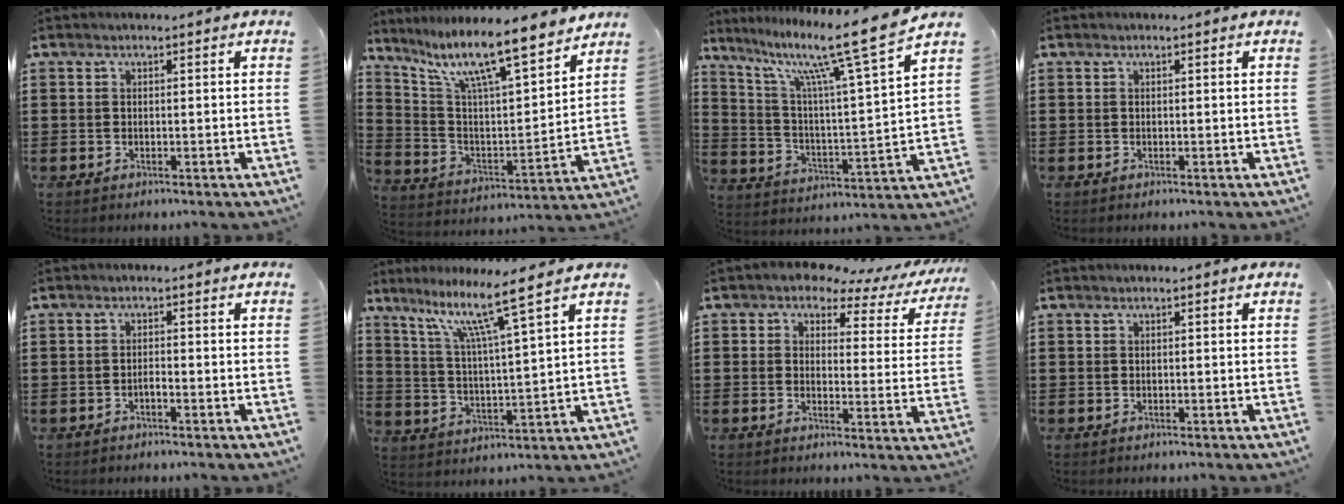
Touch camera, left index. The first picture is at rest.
{"total": 11.8, "force": [9.1, 1.7, 7.3], "torque": [-0.165, -0.057, 0.149]}
{"total": 13.0, "force": [9.7, 0.2, 8.7], "torque": [-0.186, -0.062, 0.149]}
{"total": 0.0}
{"total": 1.1, "force": [-0.8, 0.3, 0.7], "torque": [-0.017, -0.002, -0.015]}
{"total": 9.1, "force": [6.6, -0.4, 6.3], "torque": [-0.133, -0.036, 0.107]}
{"total": 4.3, "force": [3.2, 2.3, 1.6], "torque": [-0.046, -0.011, 0.050]}
{"total": 0.0}